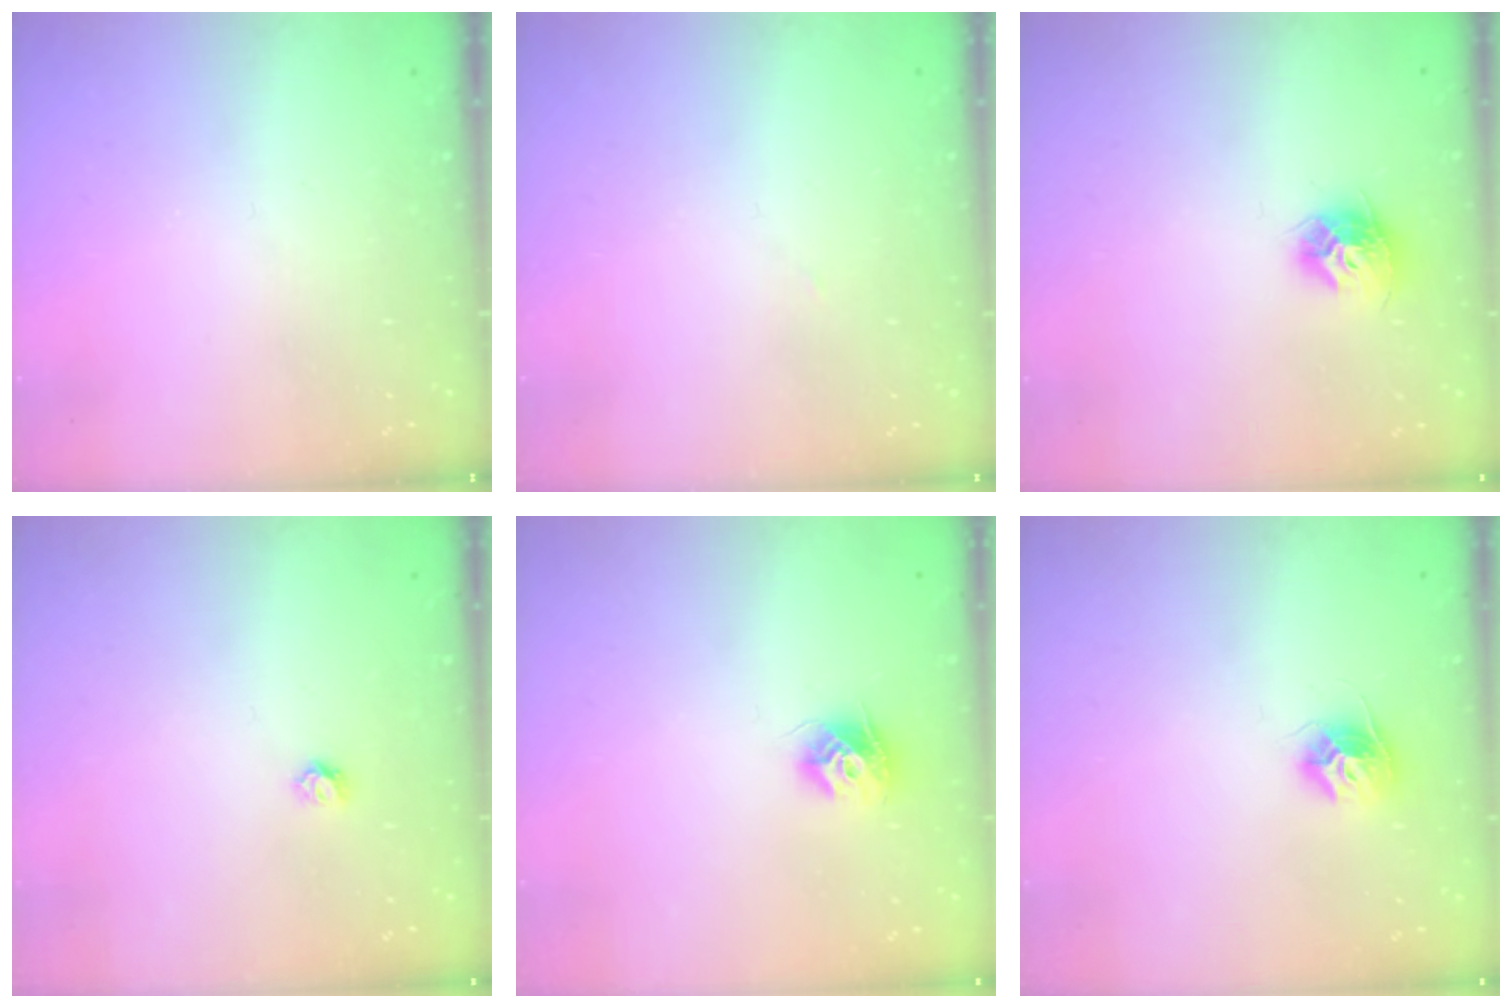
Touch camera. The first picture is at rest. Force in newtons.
{"total": 1.1, "press": 1.1, "slide": 0.1}
{"total": 9.9, "press": 9.8, "slide": 0.5}
{"total": 3.7, "press": 3.6, "slide": 0.4}
{"total": 9.1, "press": 9.1, "slide": 0.3}
{"total": 9.6, "press": 9.6, "slide": 0.6}